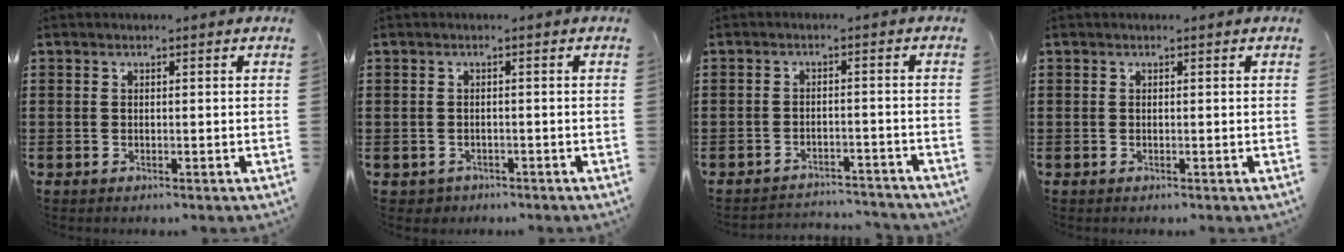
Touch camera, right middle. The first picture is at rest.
{"total": 0.7, "force": [-0.6, 0.5, 0.0], "torque": [-0.004, 0.002, -0.014]}
{"total": 2.8, "force": [-2.8, 0.2, 0.1], "torque": [-0.009, -0.001, -0.059]}
{"total": 0.0}